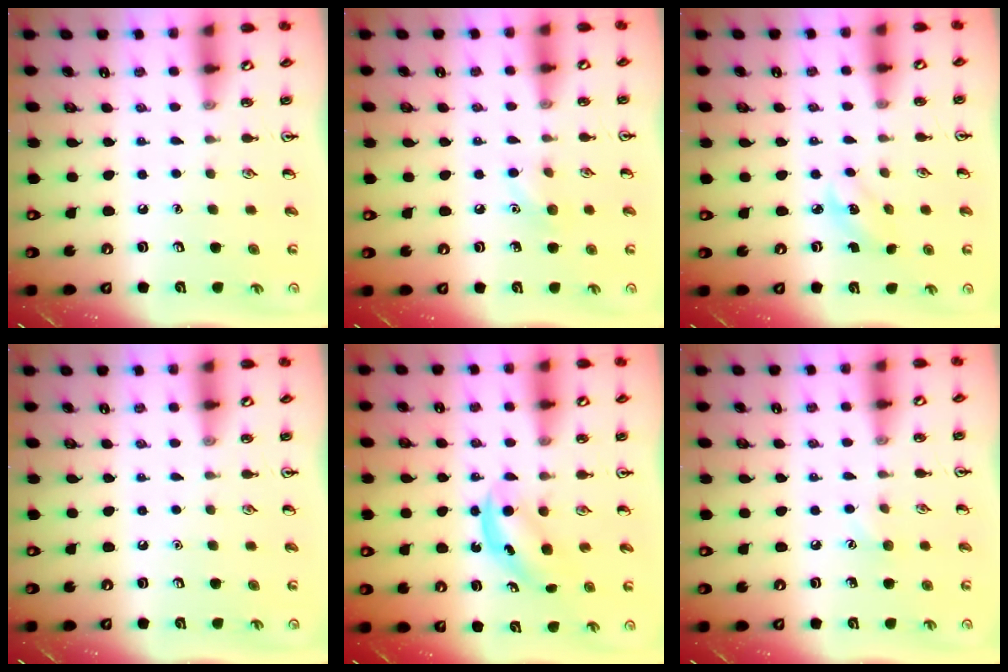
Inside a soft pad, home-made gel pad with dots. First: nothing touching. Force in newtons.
{"total": 5.5, "press": 5.2, "slide": 1.6}
{"total": 2.9, "press": 2.8, "slide": 0.9}
{"total": 0.0}
{"total": 5.2, "press": 5.2, "slide": 0.6}
{"total": 4.0, "press": 3.8, "slide": 1.3}